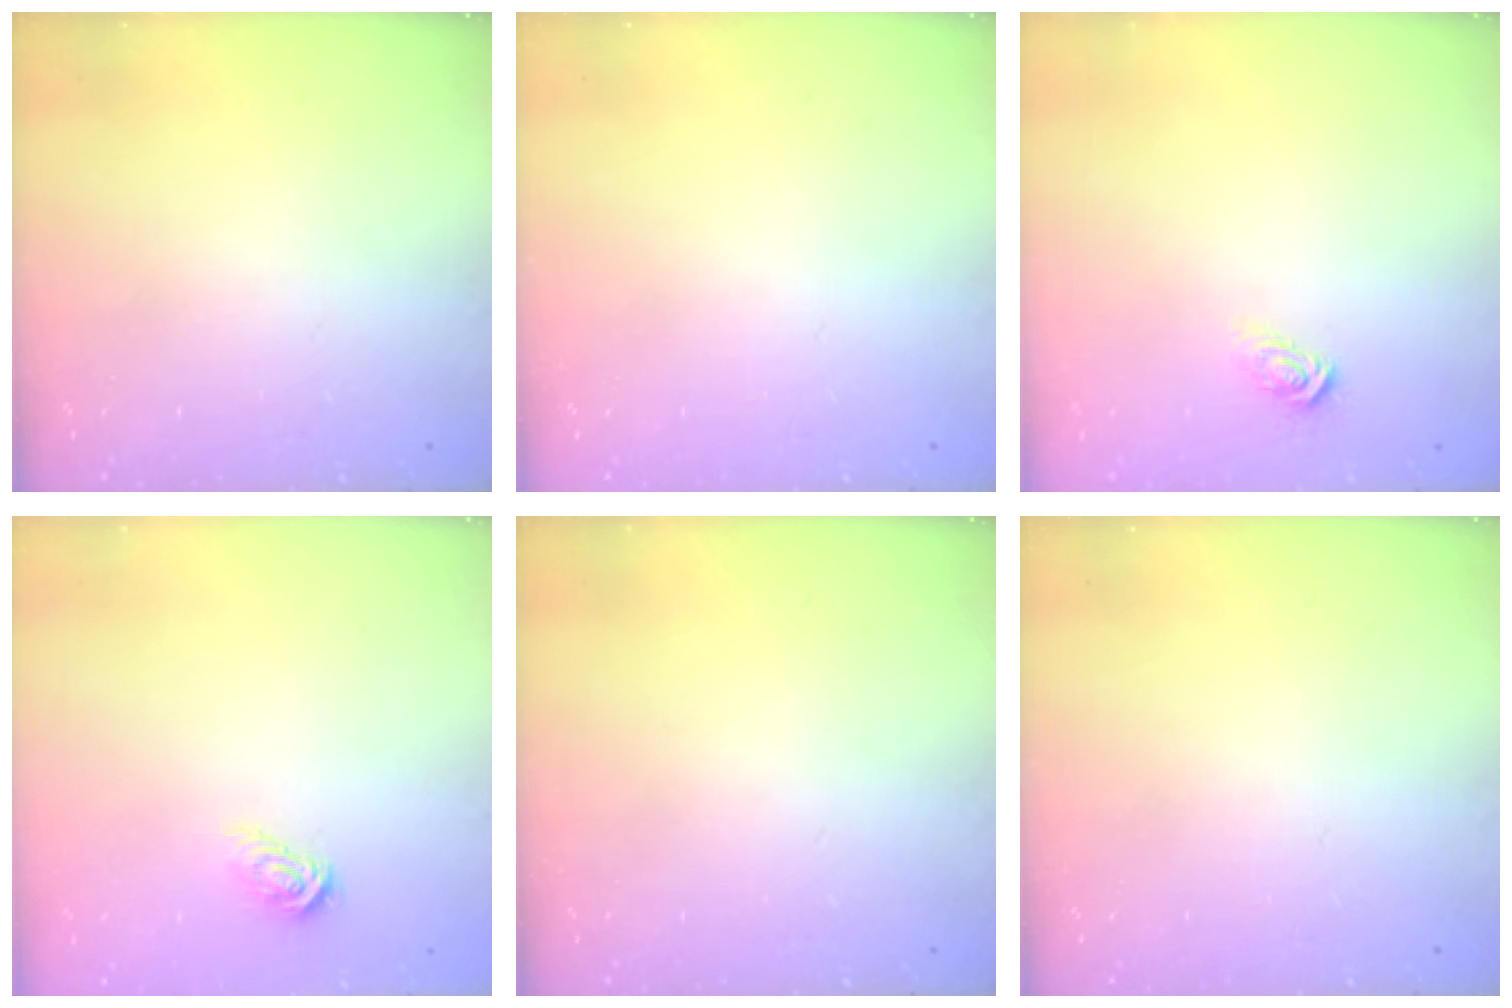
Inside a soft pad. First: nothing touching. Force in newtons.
{"total": 0.0}
{"total": 4.3, "press": 4.3, "slide": 0.2}
{"total": 5.4, "press": 5.4, "slide": 0.3}
{"total": 0.0}
{"total": 0.0}